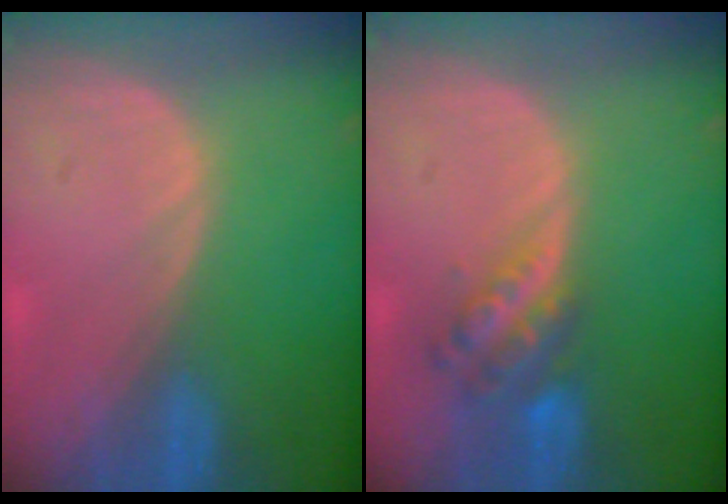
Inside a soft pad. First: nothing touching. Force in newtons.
{"total": 5.8, "press": 5.1, "slide": 2.8}